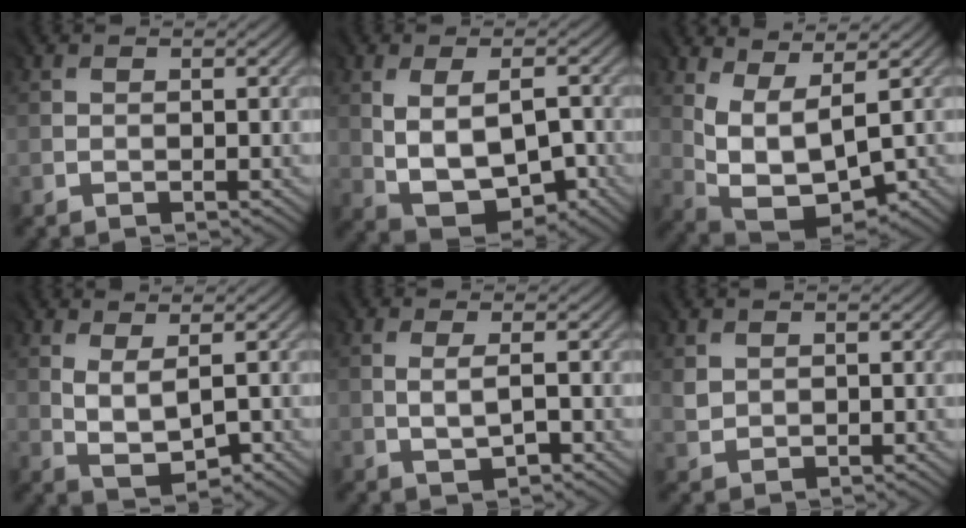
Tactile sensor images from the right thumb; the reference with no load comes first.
{"total": 8.0, "force": [-0.9, 4.8, 6.4], "torque": [-0.127, -0.013, -0.006]}
{"total": 8.1, "force": [2.1, 4.1, 6.7], "torque": [-0.155, -0.011, 0.051]}
{"total": 3.1, "force": [1.0, 1.3, 2.6], "torque": [-0.061, -0.007, 0.025]}
{"total": 1.9, "force": [-0.2, 0.4, 1.8], "torque": [-0.040, -0.002, 0.000]}
{"total": 1.8, "force": [1.1, 1.3, 0.5], "torque": [-0.017, -0.001, 0.023]}